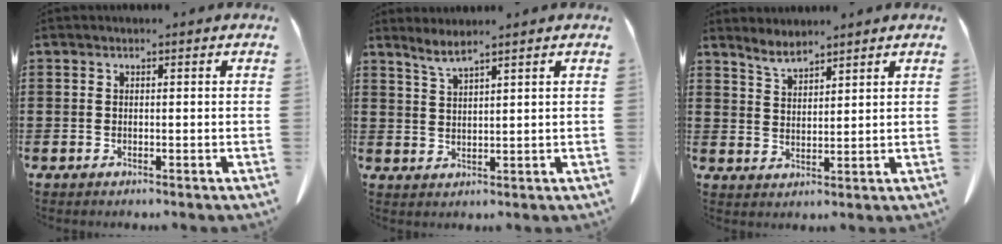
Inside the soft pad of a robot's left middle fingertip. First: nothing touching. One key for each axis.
{"total": 2.8, "fx": 2.3, "fy": -0.2, "fz": 1.5, "tx": -0.036, "ty": -0.002, "tz": 0.044}
{"total": 3.6, "fx": 3.3, "fy": 0.6, "fz": 1.3, "tx": -0.035, "ty": -0.011, "tz": 0.063}